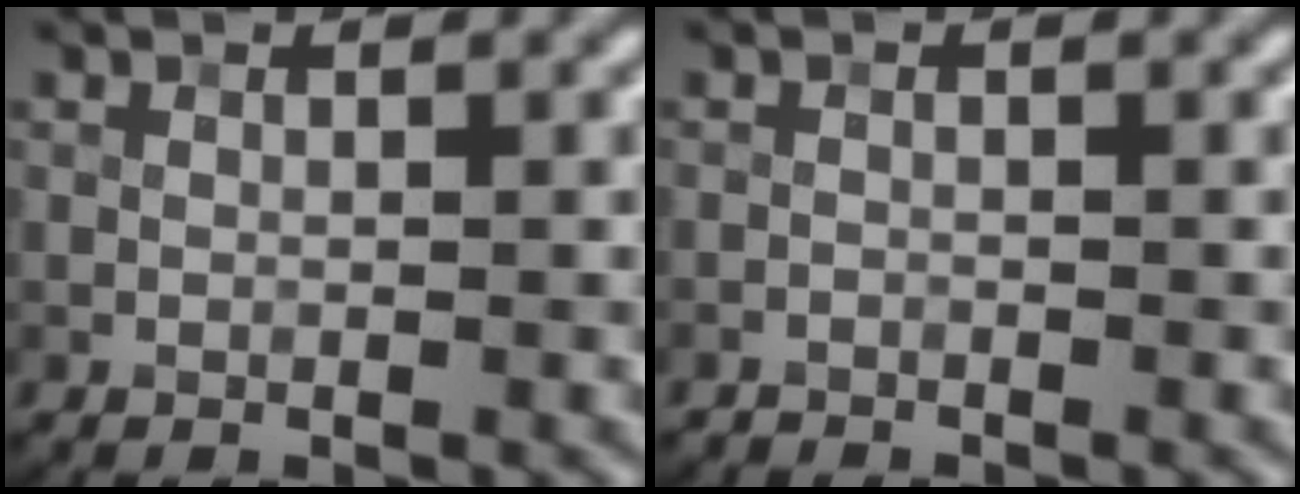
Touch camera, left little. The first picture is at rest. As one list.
[{"total": 0.6, "force": [-0.5, 0.1, -0.2], "torque": [0.007, -0.004, -0.012]}]